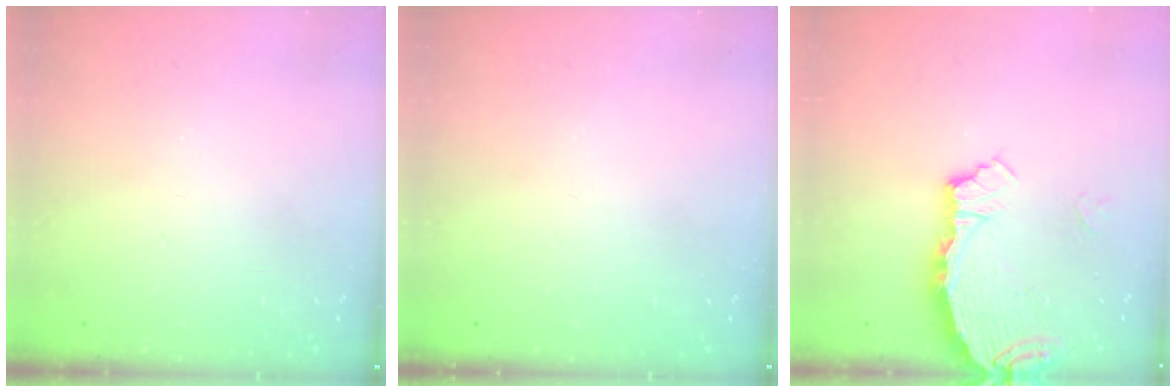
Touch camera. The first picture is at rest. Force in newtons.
{"total": 0.0}
{"total": 3.4, "press": 3.3, "slide": 0.4}